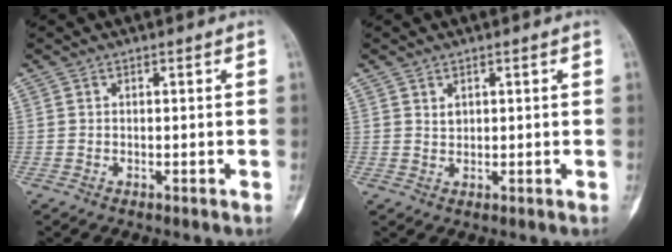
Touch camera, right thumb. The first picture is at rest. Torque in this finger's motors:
{"motor_torque": [-0.43, 0.33, 0.23, 0.24, -0.01]}